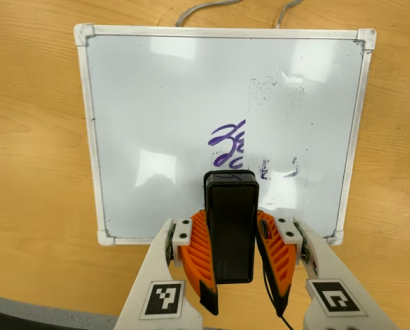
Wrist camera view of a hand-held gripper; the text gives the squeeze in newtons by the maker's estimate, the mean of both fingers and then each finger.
{"total": 5.9, "left": 5.3, "right": 6.5}